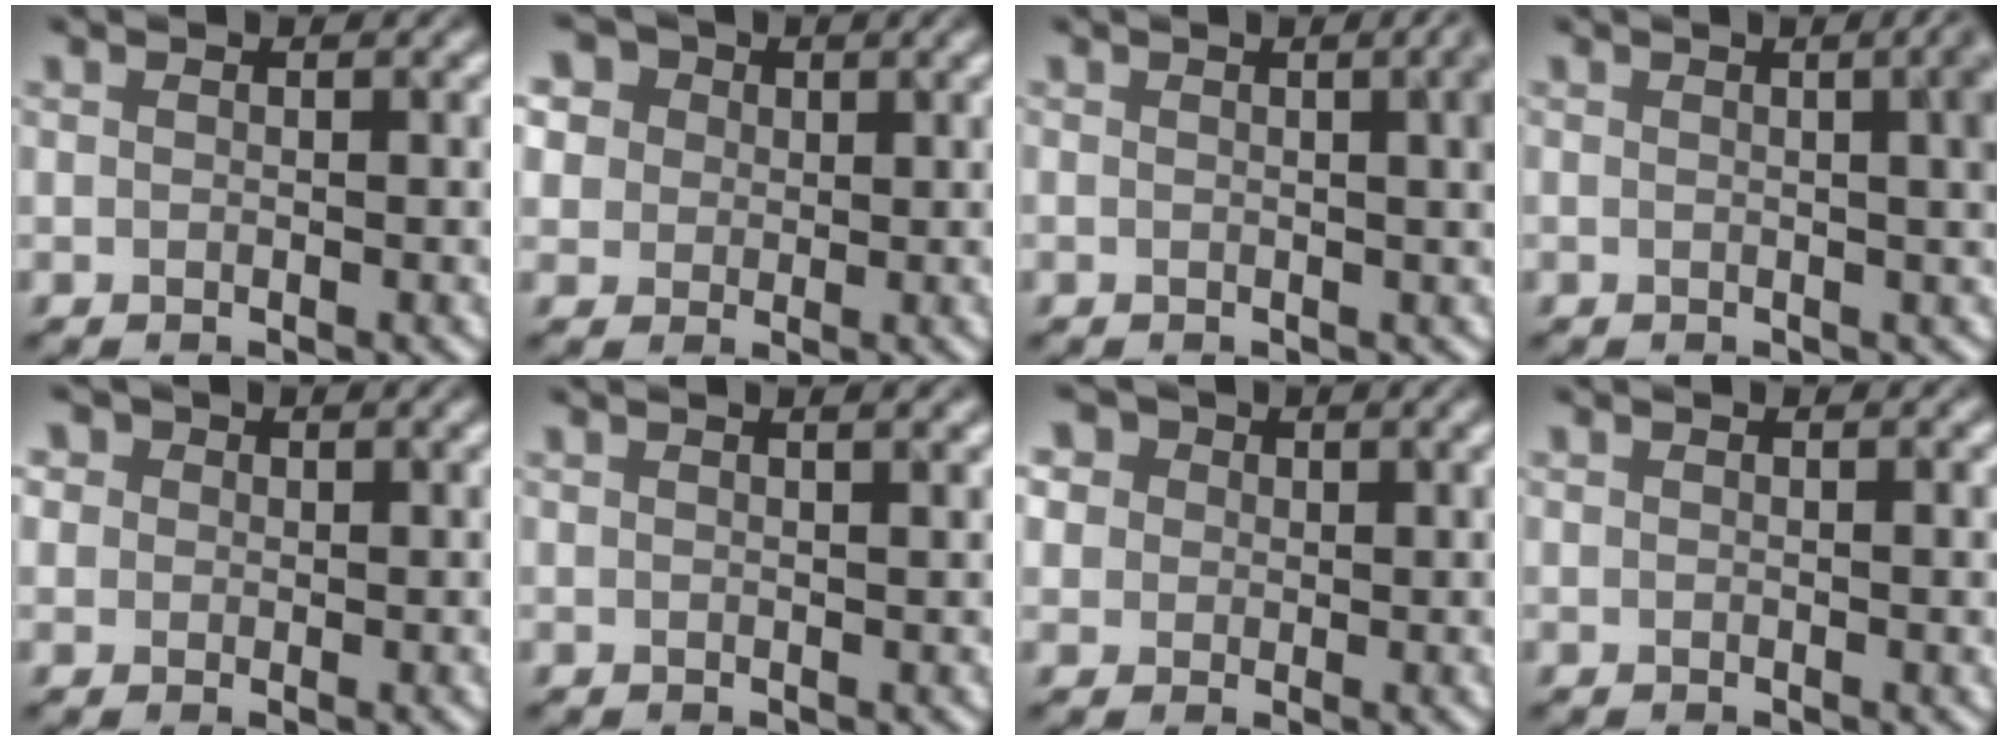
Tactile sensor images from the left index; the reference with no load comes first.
{"total": 9.7, "force": [5.1, 6.9, 4.5], "torque": [-0.101, 0.030, 0.059]}
{"total": 5.7, "force": [1.0, 2.5, 5.1], "torque": [-0.017, 0.029, -0.006]}
{"total": 6.3, "force": [1.0, 2.7, 5.6], "torque": [-0.014, 0.032, -0.004]}
{"total": 2.7, "force": [1.5, 2.1, 1.0], "torque": [-0.025, 0.011, 0.010]}
{"total": 2.9, "force": [1.8, 1.2, 2.0], "torque": [-0.003, 0.013, -0.006]}
{"total": 7.6, "force": [3.9, 5.4, 3.5], "torque": [-0.083, 0.023, 0.045]}
{"total": 1.2, "force": [0.5, 0.3, 1.1], "torque": [-0.009, 0.004, 0.006]}